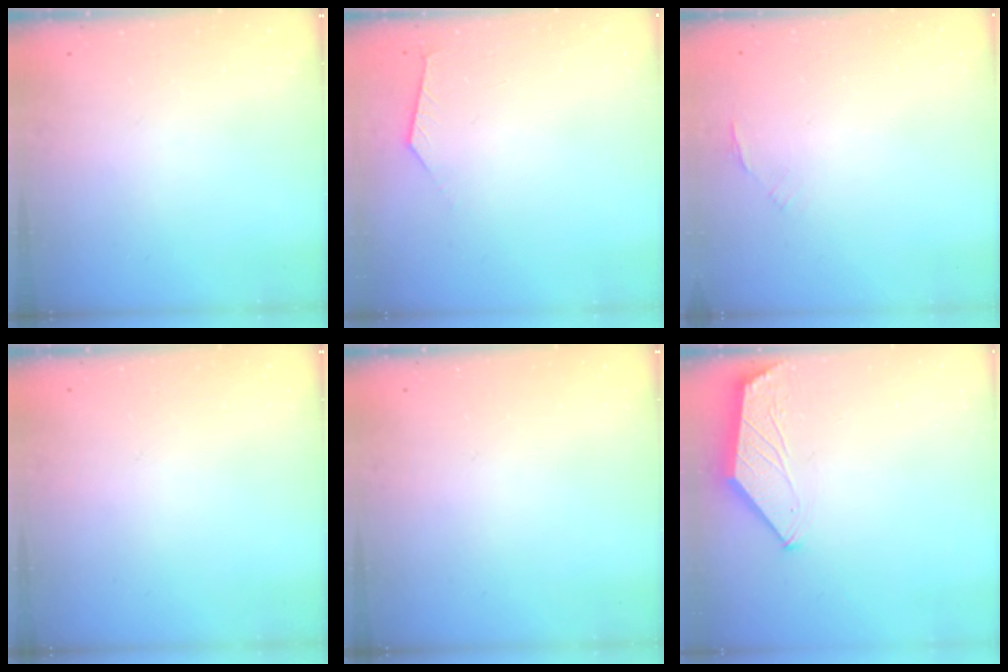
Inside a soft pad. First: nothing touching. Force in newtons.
{"total": 2.9, "press": 2.9, "slide": 0.5}
{"total": 1.1, "press": 1.0, "slide": 0.5}
{"total": 0.0}
{"total": 0.0}
{"total": 1.6, "press": 1.5, "slide": 0.4}